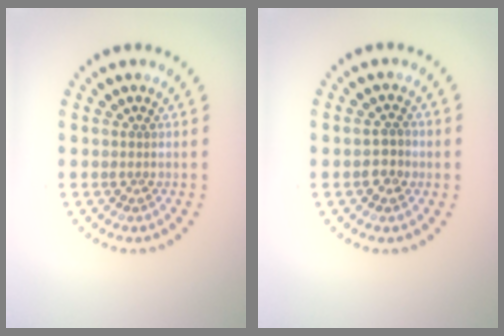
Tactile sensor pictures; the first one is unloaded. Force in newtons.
{"total": 1.9, "press": 1.9, "slide": 0.4}